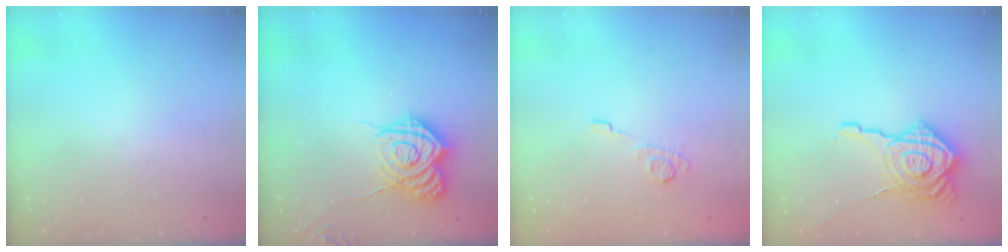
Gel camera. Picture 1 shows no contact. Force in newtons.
{"total": 11.4, "press": 11.3, "slide": 1.0}
{"total": 9.9, "press": 9.8, "slide": 1.4}
{"total": 19.3, "press": 19.2, "slide": 1.4}